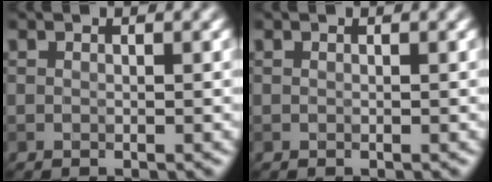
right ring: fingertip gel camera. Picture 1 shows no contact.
{"total": 0.0}